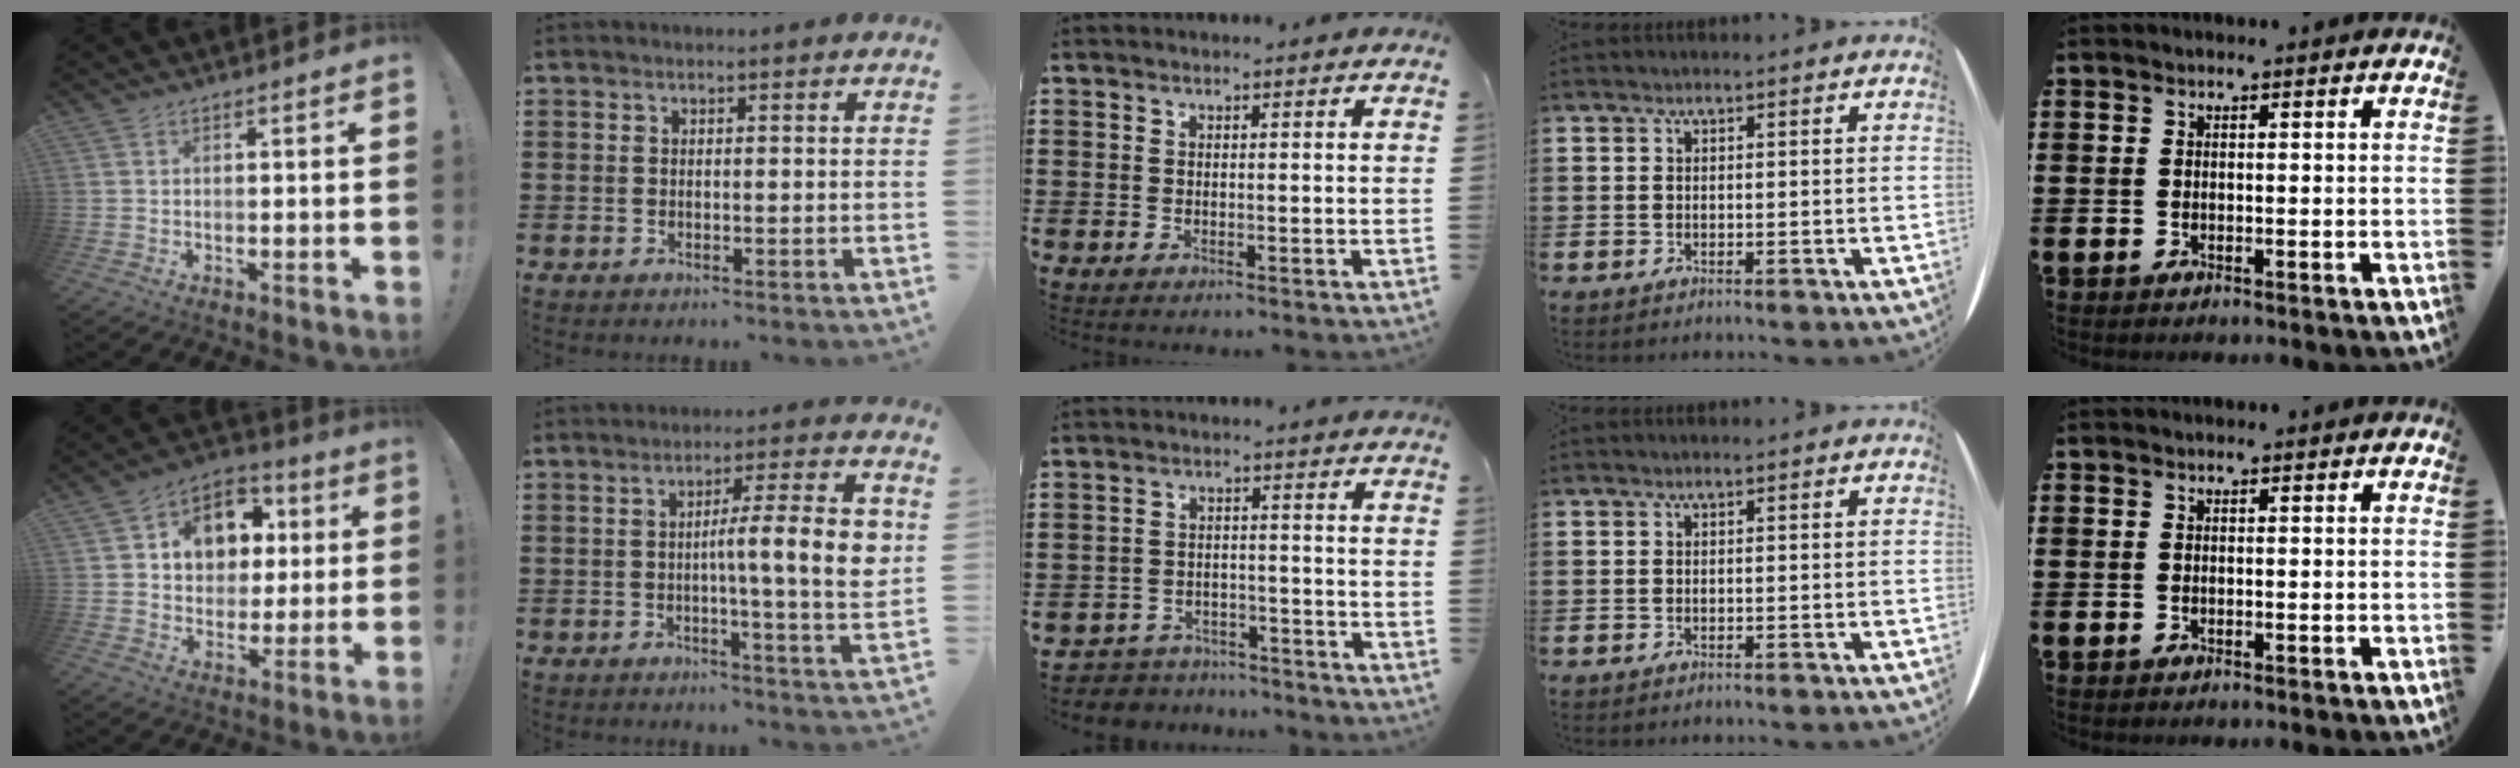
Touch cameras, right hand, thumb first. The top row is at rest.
{"thumb": {"total": 12.0, "force": [3.1, 10.2, 5.5], "torque": [-0.068, -0.012, 0.066]}, "index": {"total": 9.8, "force": [0.7, 1.1, 9.7], "torque": [-0.143, -0.011, 0.001]}, "middle": {"total": 3.8, "force": [-3.7, 0.8, -0.3], "torque": [-0.004, 0.001, -0.081]}}